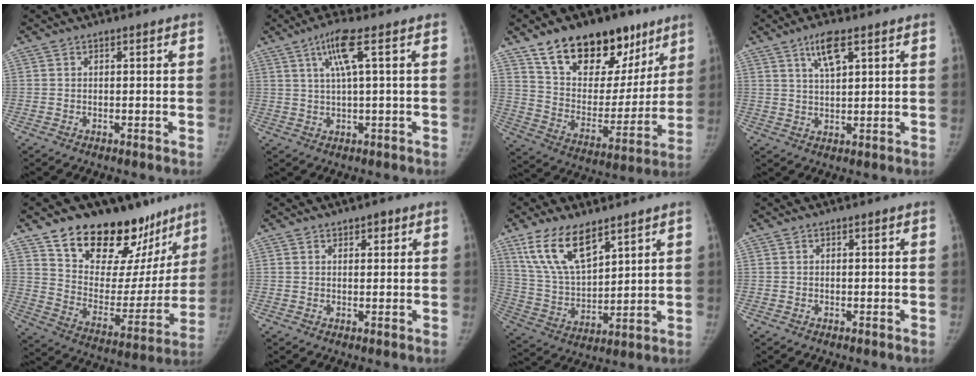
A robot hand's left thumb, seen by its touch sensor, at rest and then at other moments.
{"total": 5.7, "force": [2.2, 0.0, 5.3], "torque": [-0.120, 0.003, 0.046]}
{"total": 24.9, "force": [15.7, 13.9, 13.5], "torque": [-0.165, -0.045, 0.258]}
{"total": 5.7, "force": [3.2, 1.8, 4.4], "torque": [-0.077, -0.012, 0.059]}
{"total": 27.0, "force": [19.0, 14.2, 13.0], "torque": [-0.147, -0.090, 0.291]}
{"total": 2.1, "force": [1.2, 1.3, 1.0], "torque": [0.001, -0.005, 0.016]}
{"total": 13.9, "force": [8.9, 5.8, 8.9], "torque": [-0.148, -0.037, 0.184]}
{"total": 0.0}